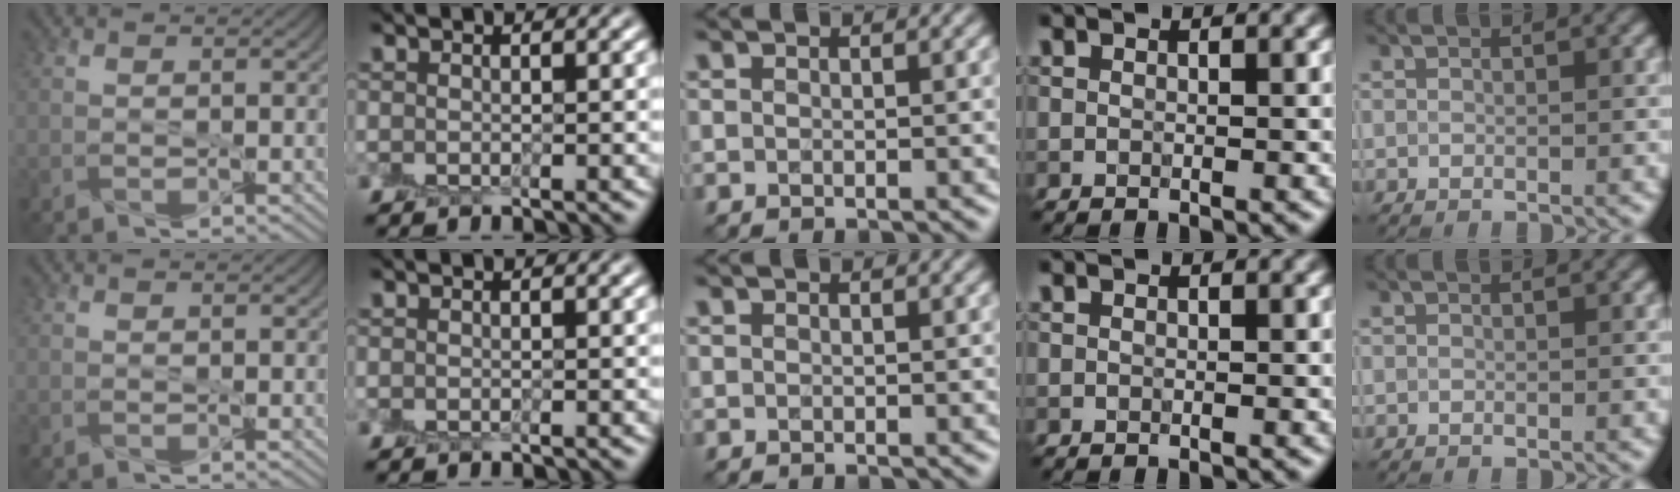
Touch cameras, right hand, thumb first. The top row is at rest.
{}